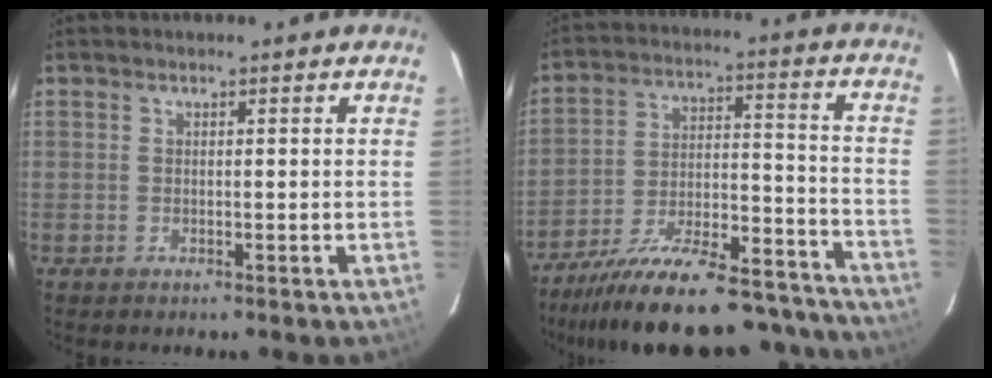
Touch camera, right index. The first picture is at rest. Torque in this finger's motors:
{"motor_torque": [1.09, -1.05, 0.88, 0.18]}